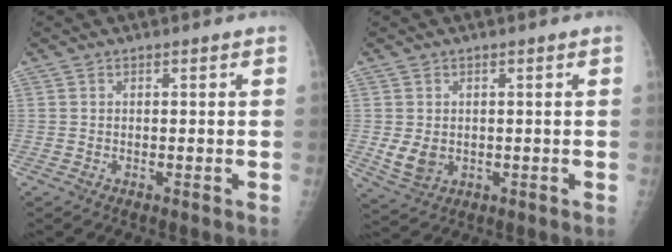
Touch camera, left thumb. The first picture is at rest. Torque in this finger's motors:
{"motor_torque": [0.25, 0.26, 0.55, -0.14, 0.05]}